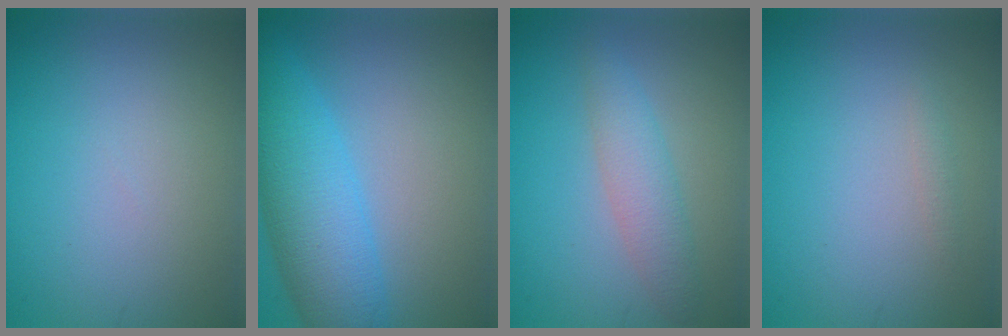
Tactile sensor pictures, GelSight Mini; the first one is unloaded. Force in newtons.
{"total": 7.2, "press": 7.2, "slide": 0.3}
{"total": 2.9, "press": 2.9, "slide": 0.1}
{"total": 0.6, "press": 0.6, "slide": 0.0}